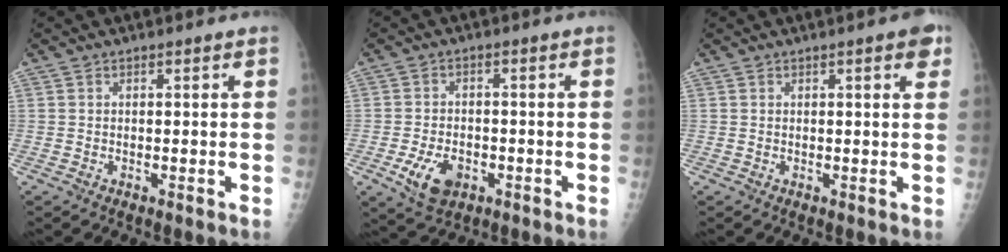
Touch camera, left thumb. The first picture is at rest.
{"total": 6.9, "force": [-2.6, 4.6, 4.5], "torque": [-0.073, 0.003, -0.039]}
{"total": 2.9, "force": [1.5, 0.6, 2.3], "torque": [-0.024, -0.003, 0.016]}